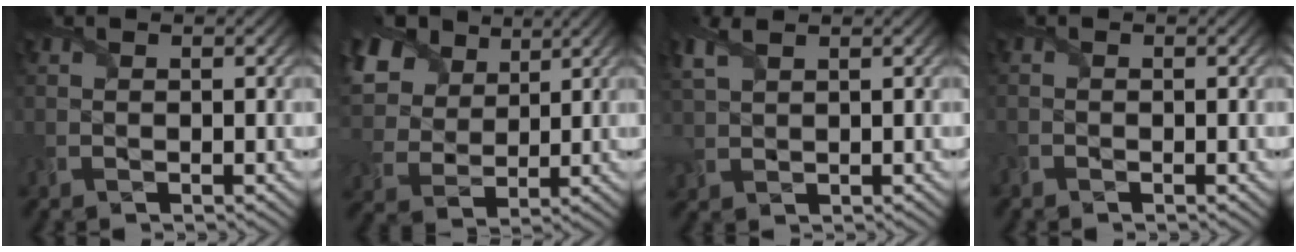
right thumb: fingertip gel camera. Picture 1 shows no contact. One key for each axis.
{"total": 11.5, "fx": 5.9, "fy": 7.6, "fz": 6.2, "tx": -0.175, "ty": 0.027, "tz": 0.105}
{"total": 3.8, "fx": 2.2, "fy": 1.7, "fz": 2.6, "tx": -0.079, "ty": 0.013, "tz": 0.049}
{"total": 0.5, "fx": -0.5, "fy": 0.2, "fz": 0.0, "tx": -0.001, "ty": -0.005, "tz": -0.008}